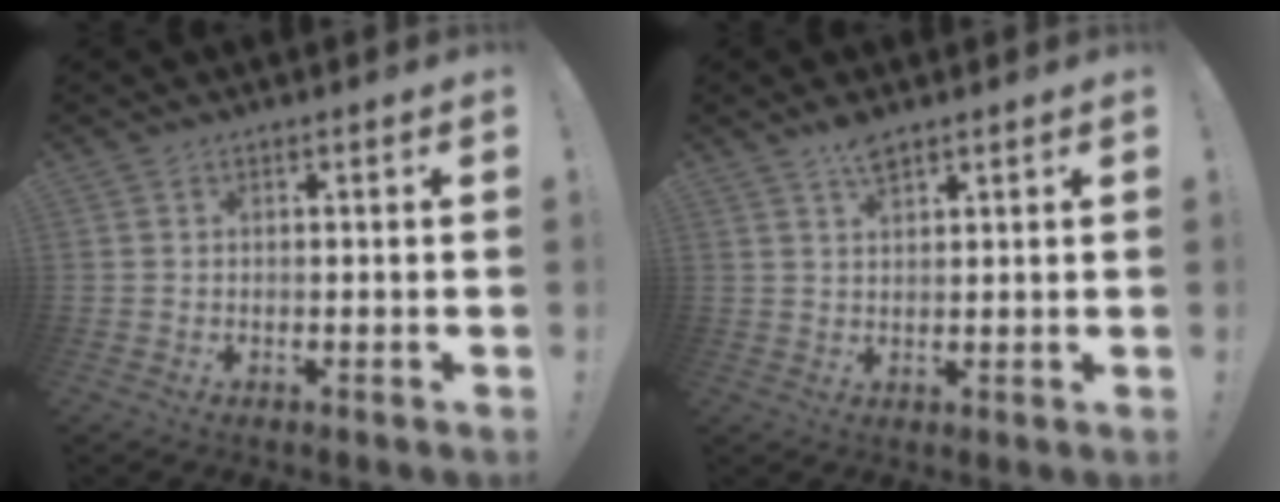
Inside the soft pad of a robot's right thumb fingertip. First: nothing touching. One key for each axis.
{"total": 4.0, "fx": 2.9, "fy": 1.4, "fz": 2.4, "tx": -0.043, "ty": -0.014, "tz": 0.051}